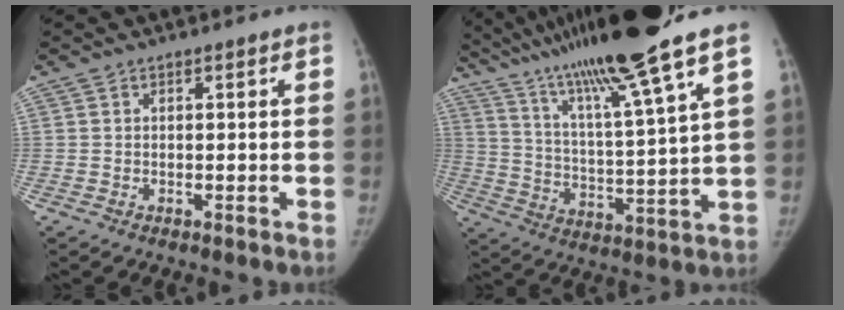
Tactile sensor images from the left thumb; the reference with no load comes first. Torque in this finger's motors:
{"motor_torque": [2.82, 0.59, 1.65, -1.12, 0.54]}